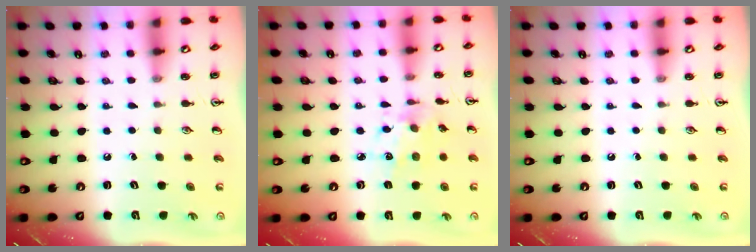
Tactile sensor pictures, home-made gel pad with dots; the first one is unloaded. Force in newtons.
{"total": 7.6, "press": 7.6, "slide": 0.5}
{"total": 0.0}